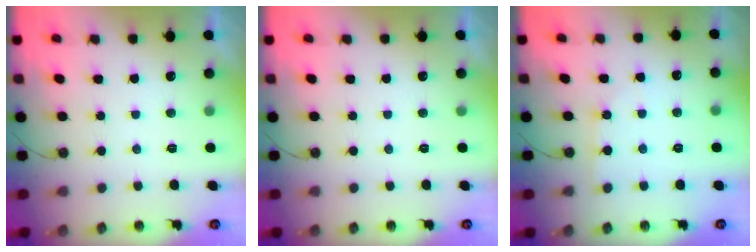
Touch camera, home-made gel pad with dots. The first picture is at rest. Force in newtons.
{"total": 0.0}
{"total": 2.8, "press": 2.7, "slide": 0.4}